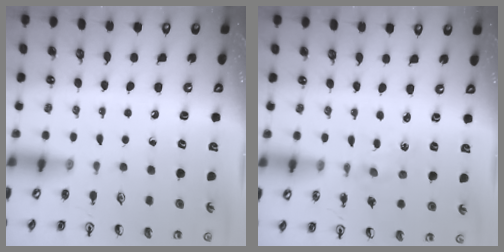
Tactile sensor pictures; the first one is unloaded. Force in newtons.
{"total": 0.7, "press": 0.7, "slide": 0.1}